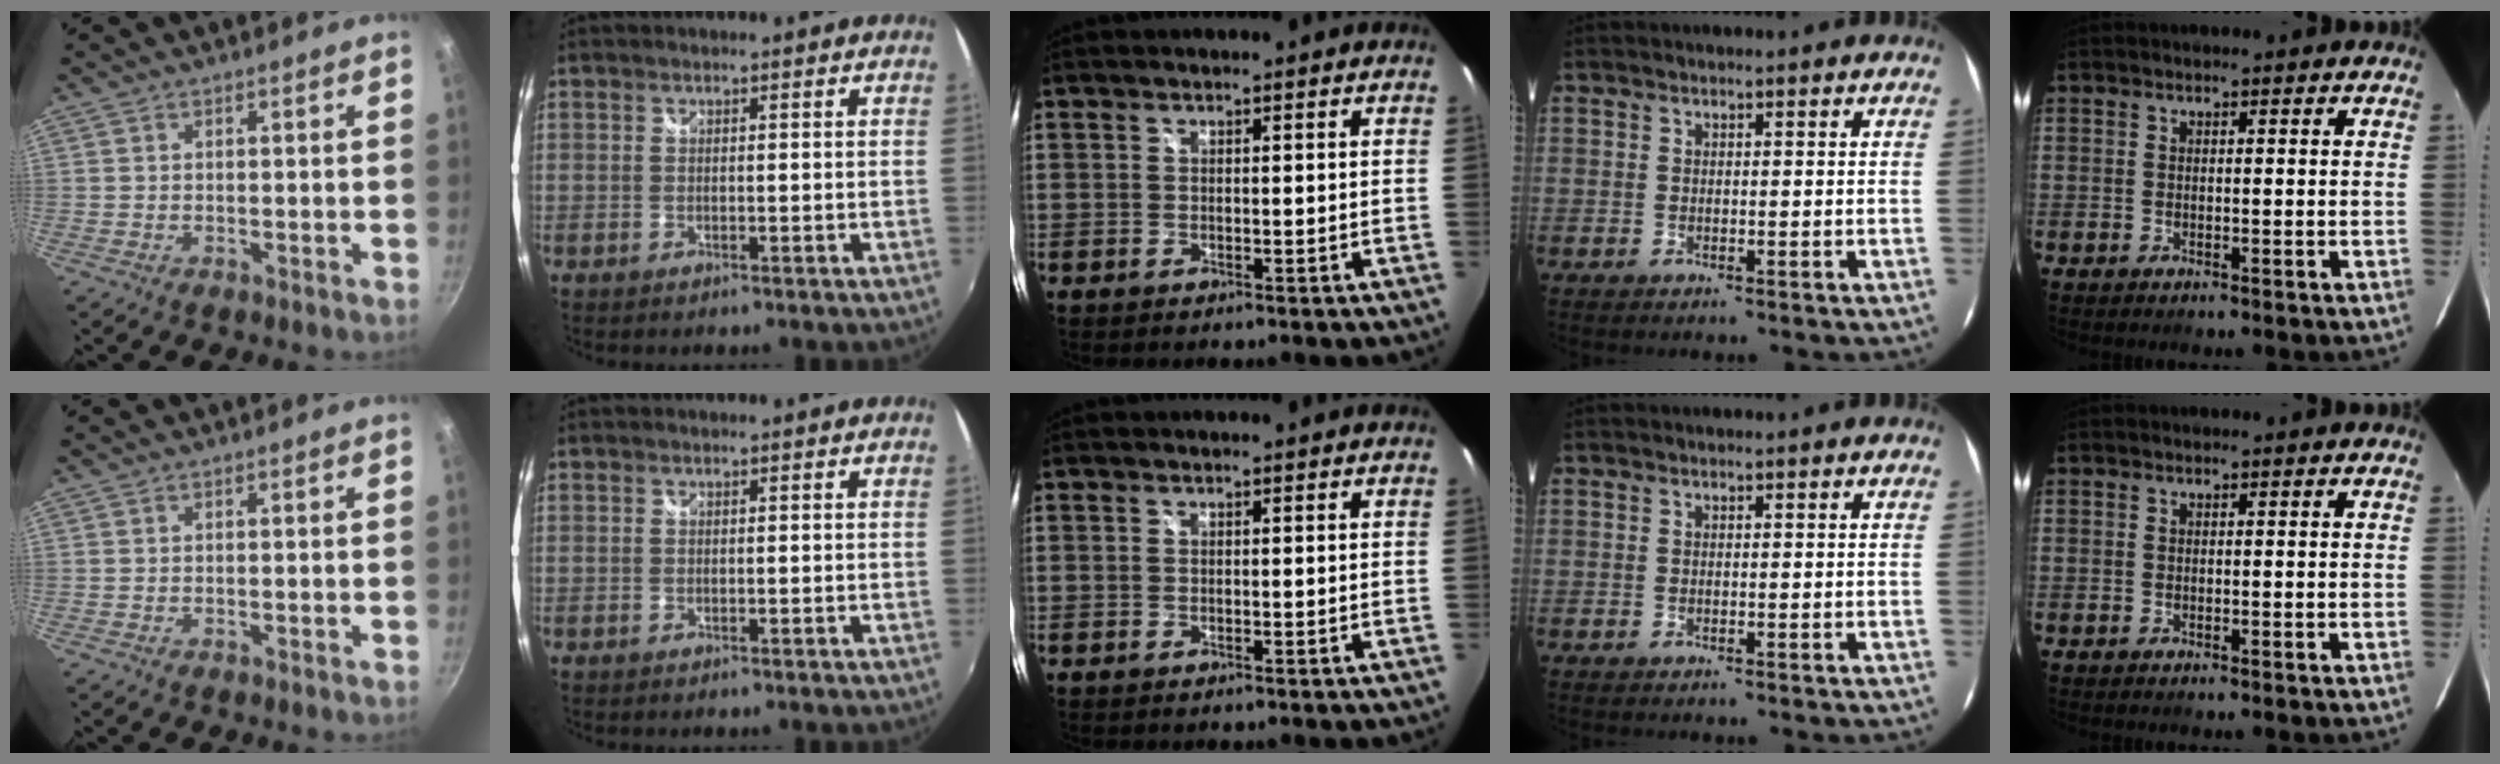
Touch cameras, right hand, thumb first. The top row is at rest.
{}